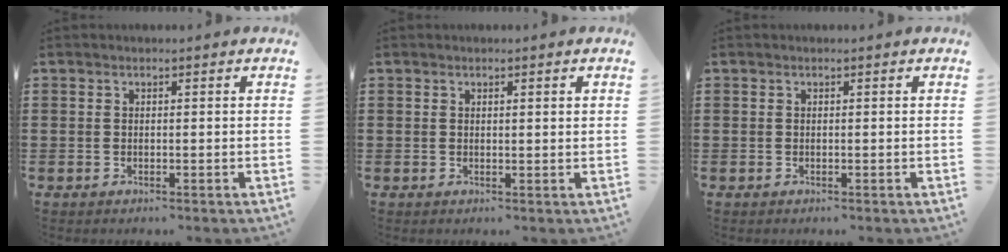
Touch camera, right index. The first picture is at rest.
{"total": 0.7, "force": [0.4, 0.1, 0.6], "torque": [-0.011, 0.002, 0.006]}
{"total": 0.0}